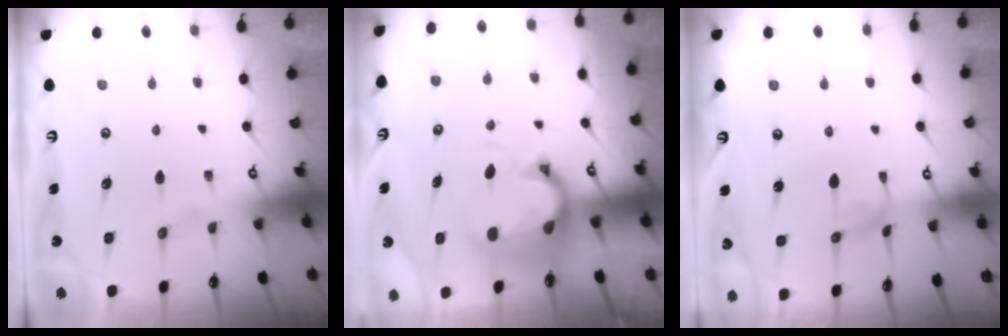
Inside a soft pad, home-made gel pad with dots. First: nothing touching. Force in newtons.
{"total": 3.0, "press": 2.7, "slide": 1.4}
{"total": 1.6, "press": 1.6, "slide": 0.1}